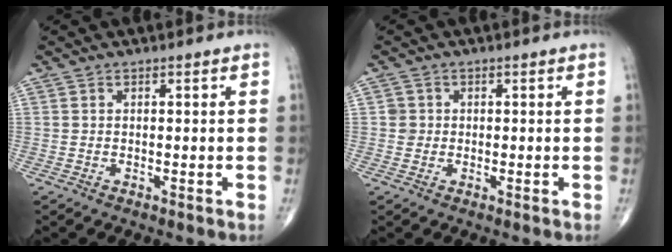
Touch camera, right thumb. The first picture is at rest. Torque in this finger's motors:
{"motor_torque": [-0.21, 0.05, 0.25, 0.12, -0.03]}